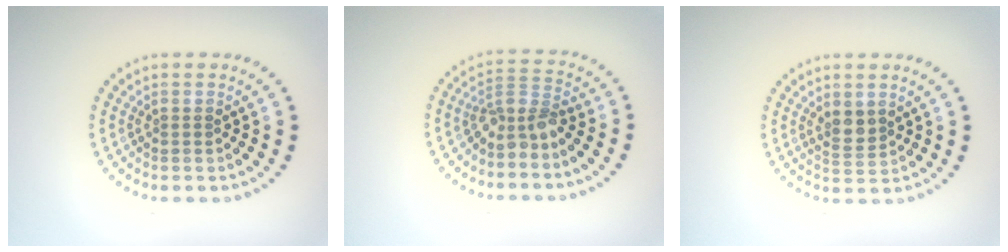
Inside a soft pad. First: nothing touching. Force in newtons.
{"total": 2.7, "press": 2.0, "slide": 1.8}
{"total": 2.0, "press": 1.7, "slide": 1.0}